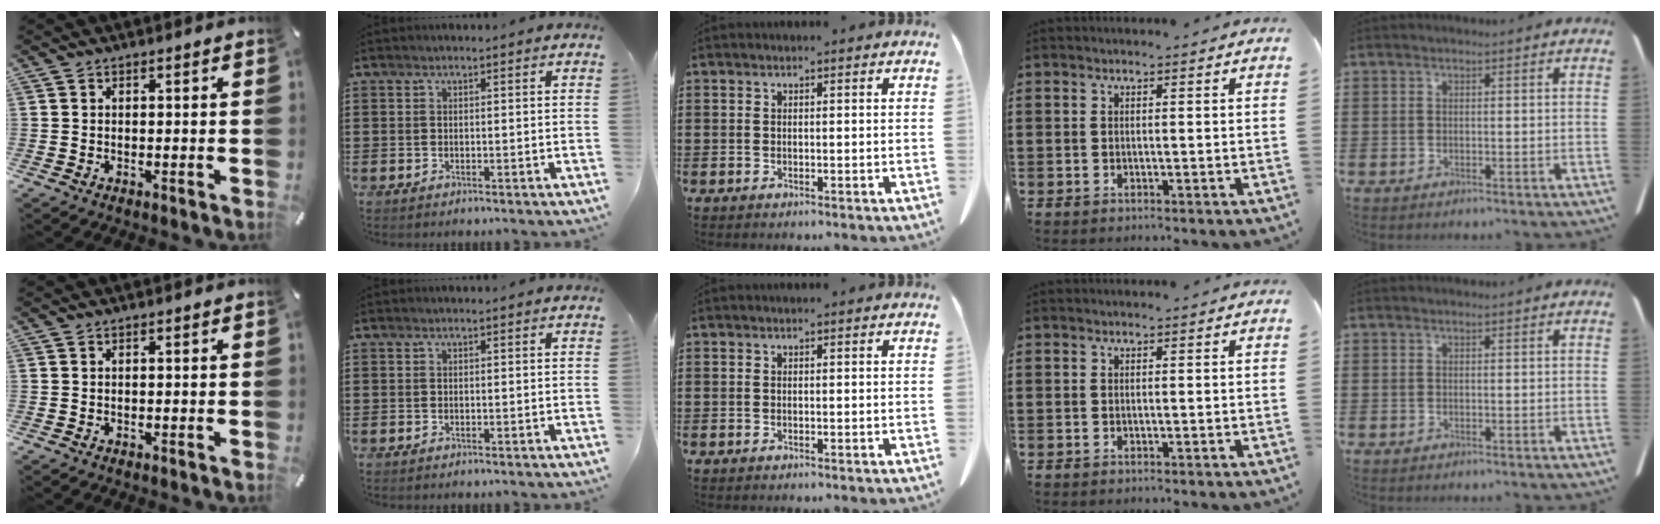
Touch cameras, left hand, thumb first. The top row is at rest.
{}